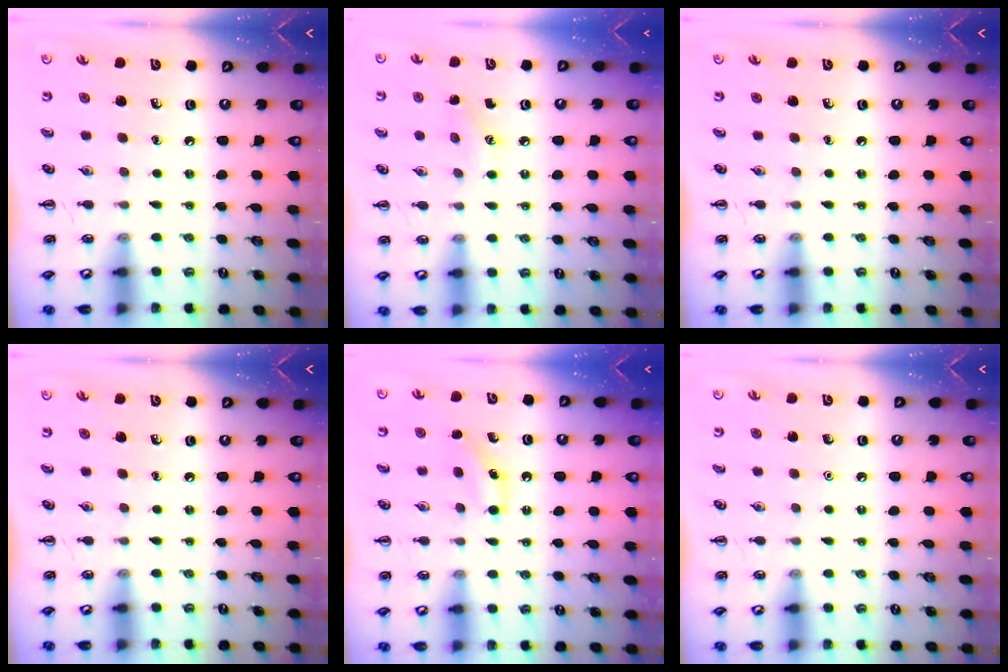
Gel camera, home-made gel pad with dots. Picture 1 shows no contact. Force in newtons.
{"total": 4.8, "press": 4.6, "slide": 1.3}
{"total": 0.0}
{"total": 0.0}
{"total": 5.9, "press": 5.7, "slide": 1.5}
{"total": 1.6, "press": 1.6, "slide": 0.1}